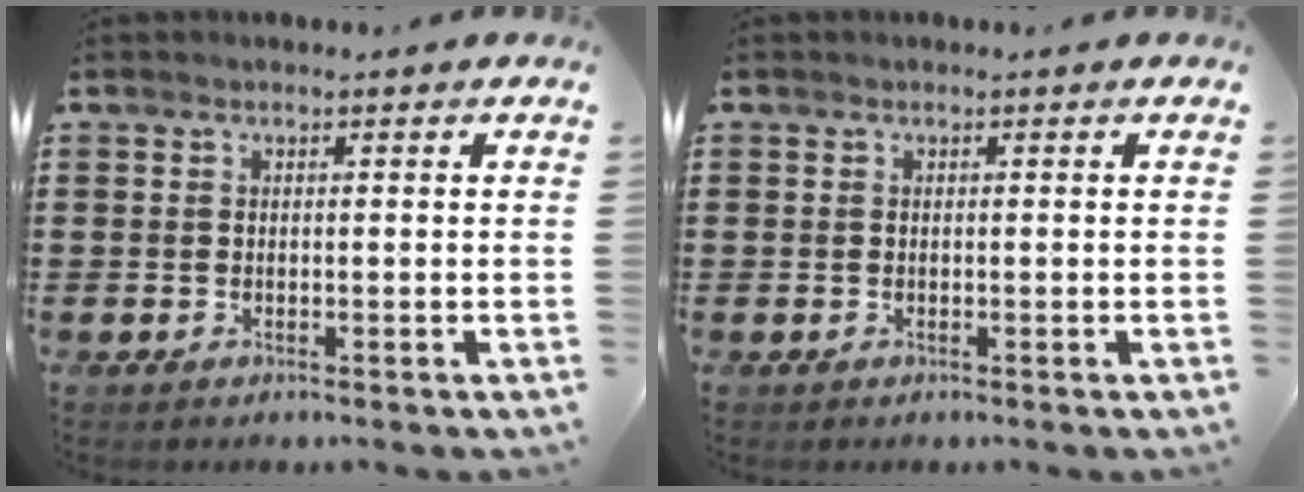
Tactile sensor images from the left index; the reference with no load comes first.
{"total": 0.0}